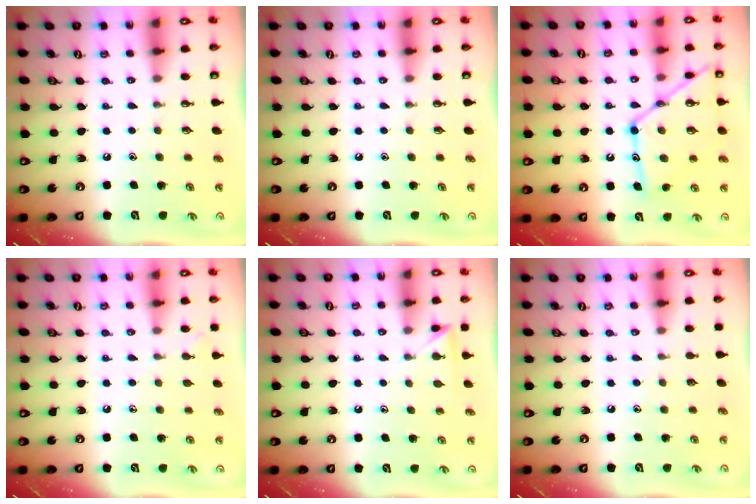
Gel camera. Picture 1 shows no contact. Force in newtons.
{"total": 0.0}
{"total": 17.1, "press": 17.0, "slide": 1.4}
{"total": 4.9, "press": 4.8, "slide": 0.5}
{"total": 2.9, "press": 2.9, "slide": 0.3}
{"total": 4.2, "press": 4.2, "slide": 0.5}